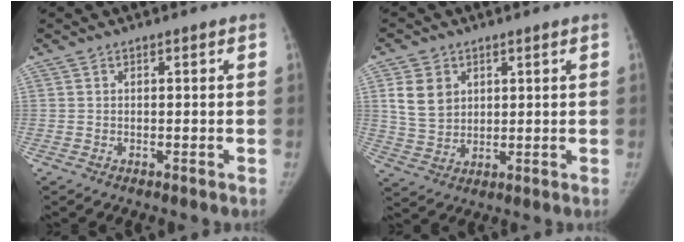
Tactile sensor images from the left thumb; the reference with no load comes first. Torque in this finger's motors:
{"motor_torque": [-0.24, 0.27, 1.13, -0.20, 0.23]}